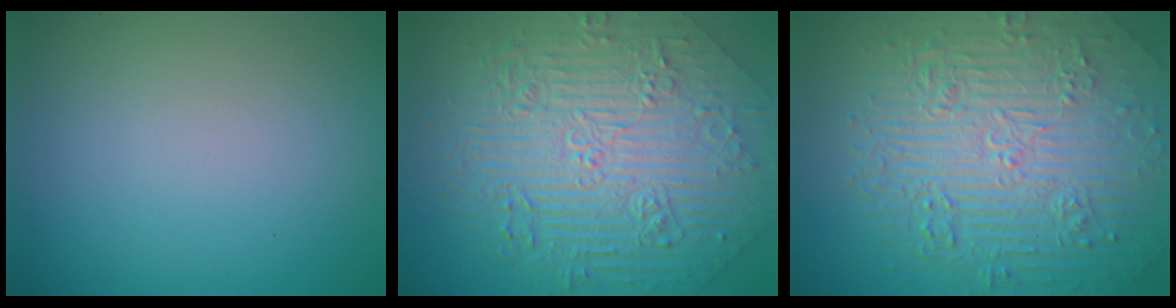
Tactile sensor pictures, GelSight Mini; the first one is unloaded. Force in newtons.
{"total": 10.8, "press": 7.5, "slide": 7.8}
{"total": 11.0, "press": 7.3, "slide": 8.3}